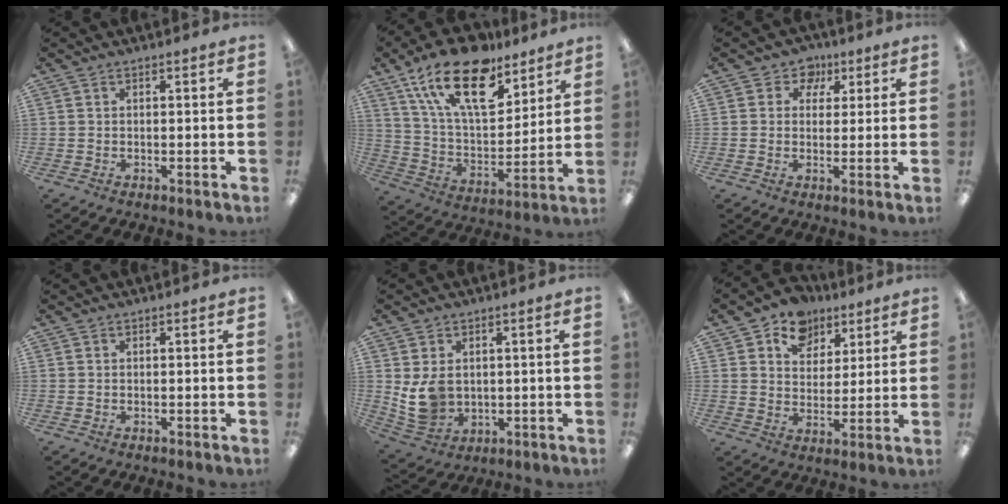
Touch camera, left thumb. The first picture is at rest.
{"total": 21.6, "force": [14.1, 9.8, 13.2], "torque": [-0.244, -0.072, 0.248]}
{"total": 5.0, "force": [2.4, 4.2, 1.3], "torque": [-0.019, -0.008, 0.039]}
{"total": 0.0}
{"total": 8.4, "force": [1.4, 6.7, 4.8], "torque": [-0.113, -0.001, 0.028]}
{"total": 10.4, "force": [6.6, 7.5, 2.8], "torque": [-0.044, -0.040, 0.121]}